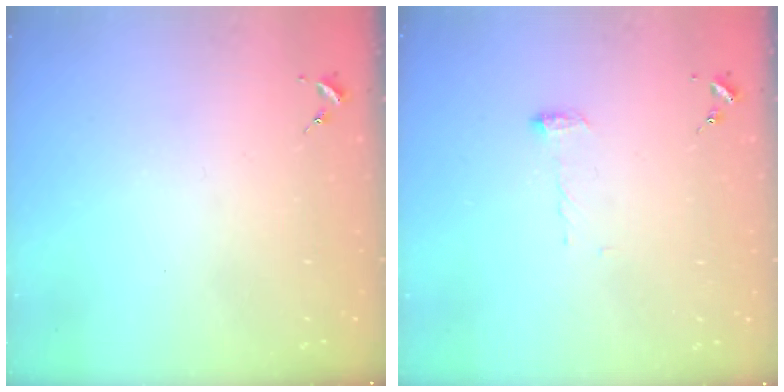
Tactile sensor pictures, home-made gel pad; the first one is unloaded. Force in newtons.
{"total": 5.0, "press": 5.0, "slide": 0.5}